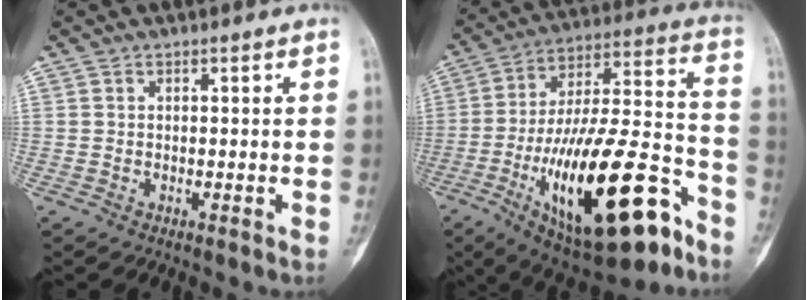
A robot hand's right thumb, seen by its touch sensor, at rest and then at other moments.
{"total": 29.3, "force": [-13.4, 10.4, 23.9], "torque": [-0.398, 0.063, -0.202]}